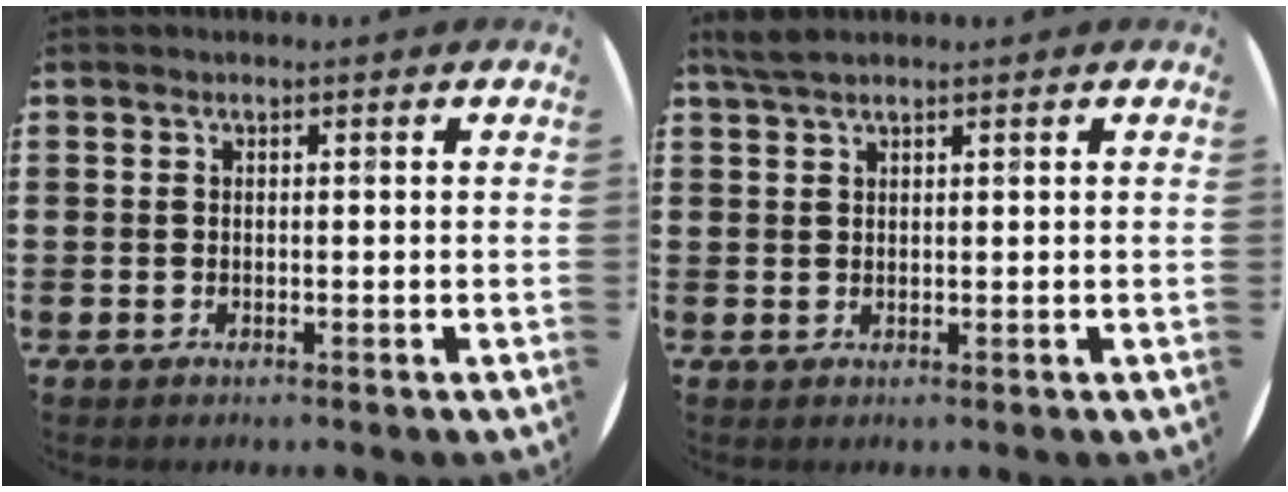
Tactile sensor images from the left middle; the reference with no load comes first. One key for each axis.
{"total": 2.0, "fx": 1.7, "fy": 0.4, "fz": 1.0, "tx": -0.023, "ty": 0.004, "tz": 0.030}